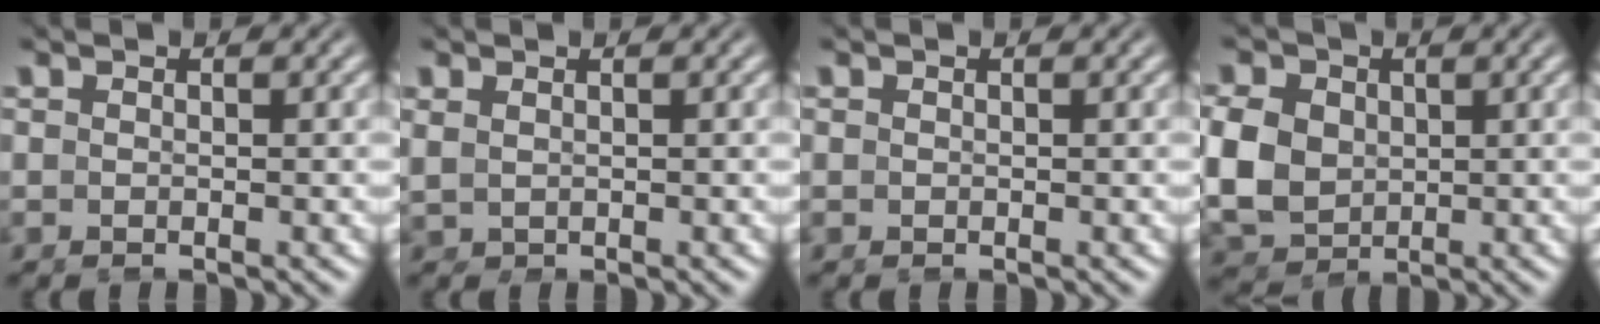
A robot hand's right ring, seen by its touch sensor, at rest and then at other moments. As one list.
[{"total": 1.1, "force": [0.3, 1.0, 0.3], "torque": [-0.012, -0.009, 0.014]}, {"total": 0.5, "force": [0.1, 0.5, 0.0], "torque": [-0.005, -0.001, 0.002]}, {"total": 8.2, "force": [-1.0, 7.3, 3.6], "torque": [-0.107, -0.038, -0.005]}]